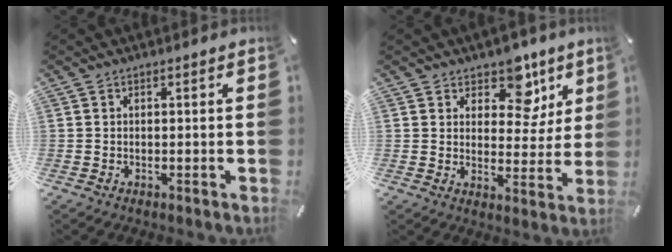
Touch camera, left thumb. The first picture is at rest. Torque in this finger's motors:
{"motor_torque": [0.42, -0.60, 0.22, 0.29, 0.00]}